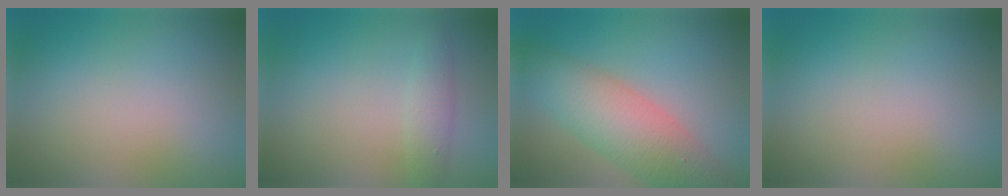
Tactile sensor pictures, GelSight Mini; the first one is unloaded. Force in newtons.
{"total": 1.9, "press": 1.9, "slide": 0.1}
{"total": 8.1, "press": 8.1, "slide": 0.3}
{"total": 0.0}